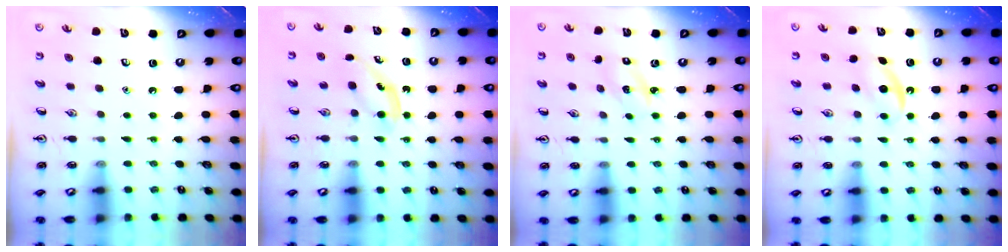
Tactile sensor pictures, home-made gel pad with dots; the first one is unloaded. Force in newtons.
{"total": 4.0, "press": 3.9, "slide": 0.7}
{"total": 2.5, "press": 2.4, "slide": 0.5}
{"total": 4.5, "press": 4.3, "slide": 1.0}